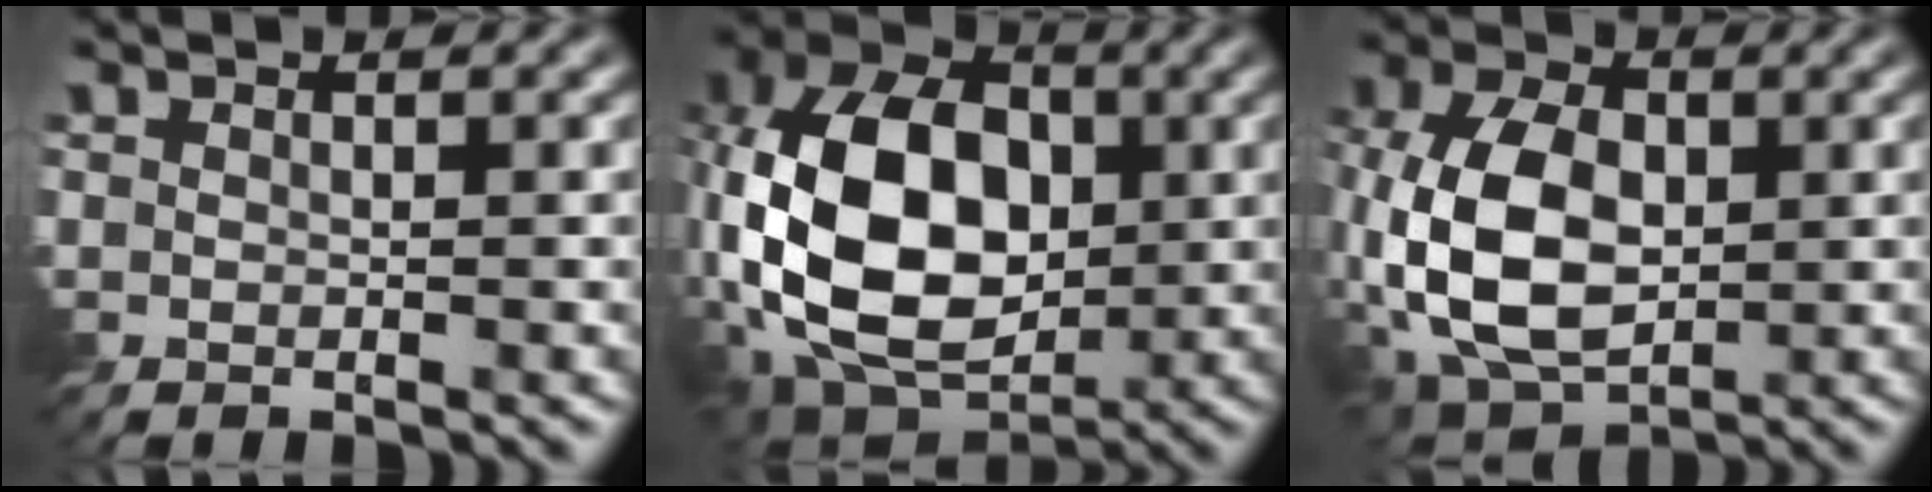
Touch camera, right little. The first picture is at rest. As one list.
[{"total": 15.2, "force": [-1.8, 10.2, 11.2], "torque": [-0.230, 0.001, -0.046]}, {"total": 10.6, "force": [-1.4, 6.7, 8.2], "torque": [-0.186, 0.001, -0.036]}]